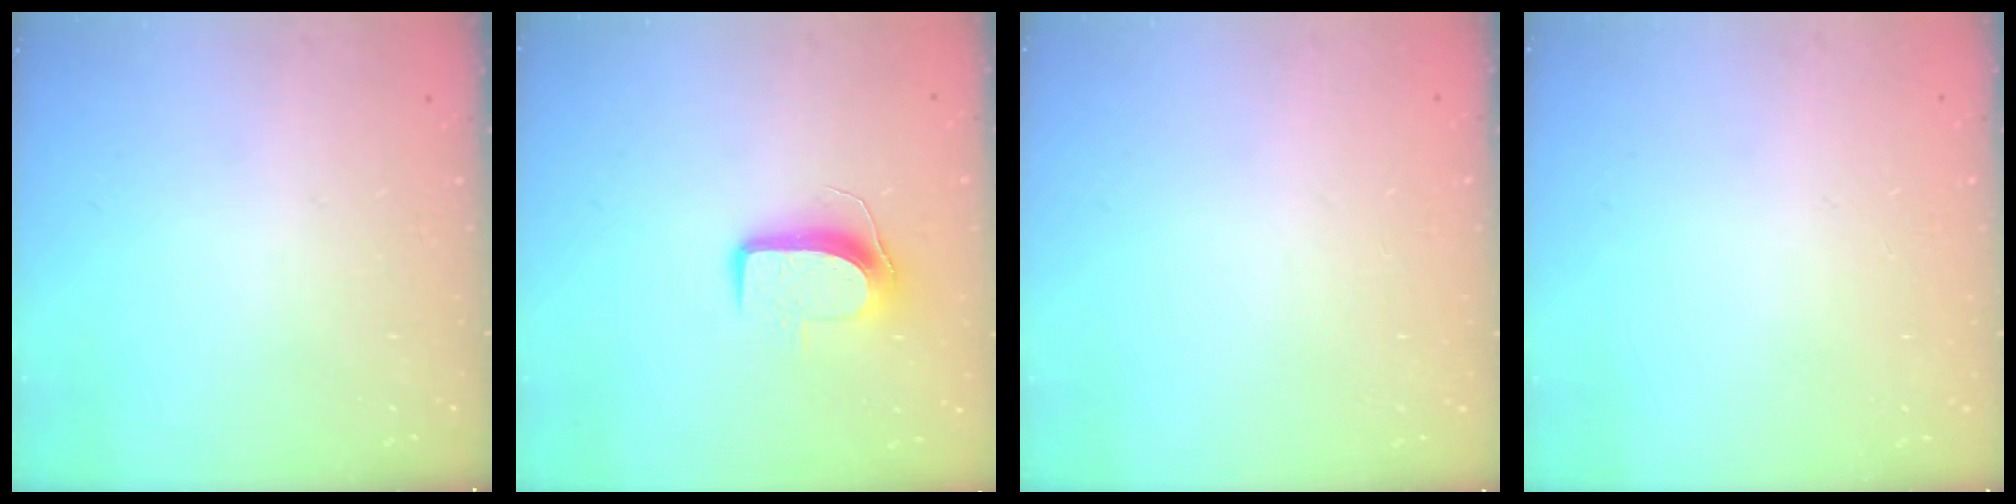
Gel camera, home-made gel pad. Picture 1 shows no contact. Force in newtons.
{"total": 9.0, "press": 9.0, "slide": 0.2}
{"total": 0.0}
{"total": 0.0}